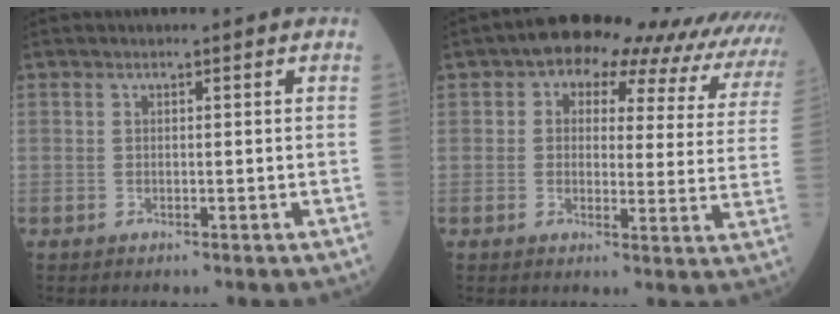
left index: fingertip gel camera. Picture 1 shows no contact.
{"total": 17.8, "force": [14.2, 7.3, 7.8], "torque": [-0.072, 0.027, 0.139]}